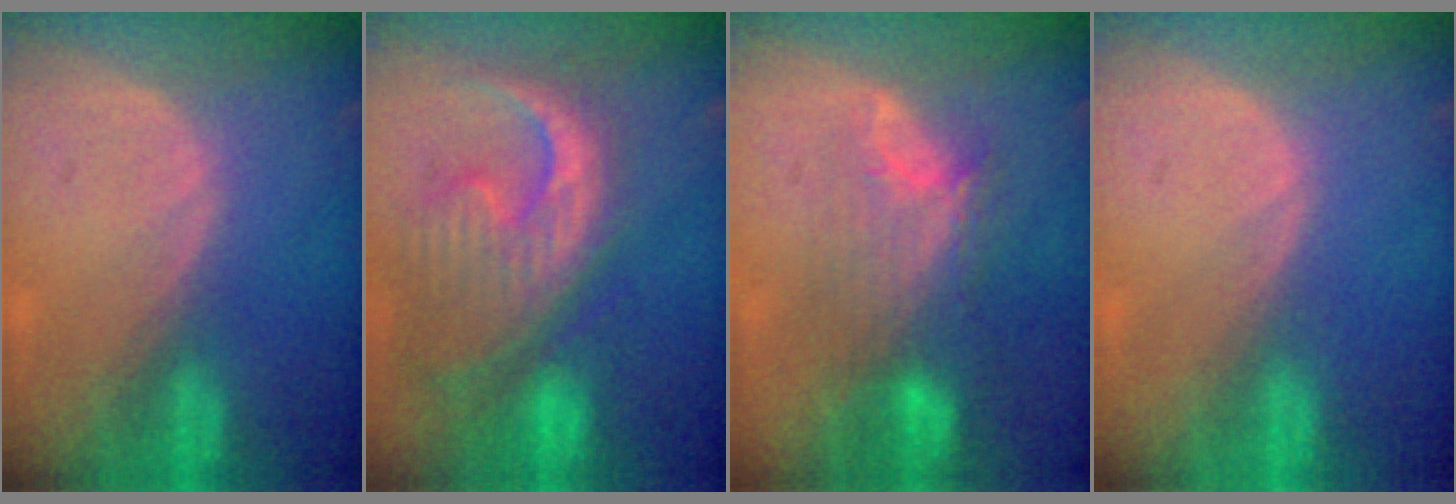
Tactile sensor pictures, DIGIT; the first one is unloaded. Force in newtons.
{"total": 13.4, "press": 11.5, "slide": 6.8}
{"total": 8.2, "press": 7.6, "slide": 3.1}
{"total": 0.0}